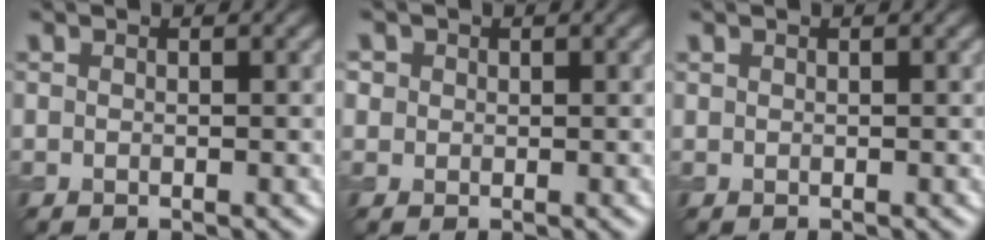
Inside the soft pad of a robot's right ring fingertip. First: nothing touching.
{"total": 1.2, "force": [0.5, 1.1, 0.3], "torque": [-0.002, -0.003, 0.005]}
{"total": 0.0}